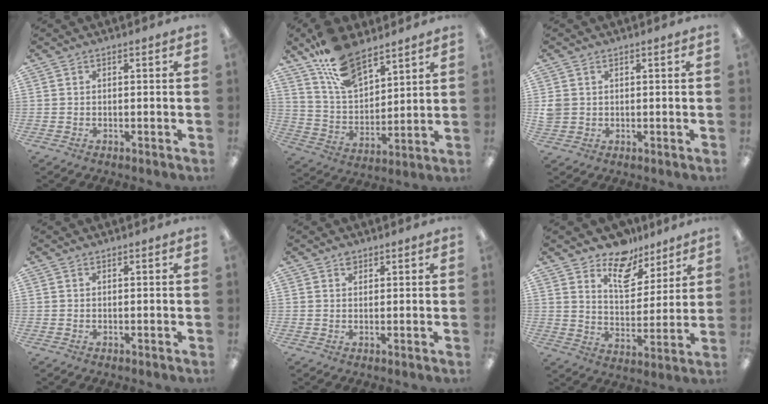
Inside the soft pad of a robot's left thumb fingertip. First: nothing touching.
{"total": 15.3, "force": [10.9, 7.4, 7.8], "torque": [-0.150, -0.053, 0.203]}
{"total": 2.5, "force": [0.8, 2.3, 0.6], "torque": [-0.013, 0.004, 0.015]}
{"total": 0.0}
{"total": 1.7, "force": [1.2, 1.0, 0.5], "torque": [-0.004, -0.003, 0.022]}
{"total": 12.1, "force": [9.4, 6.0, 4.7], "torque": [-0.072, -0.057, 0.172]}